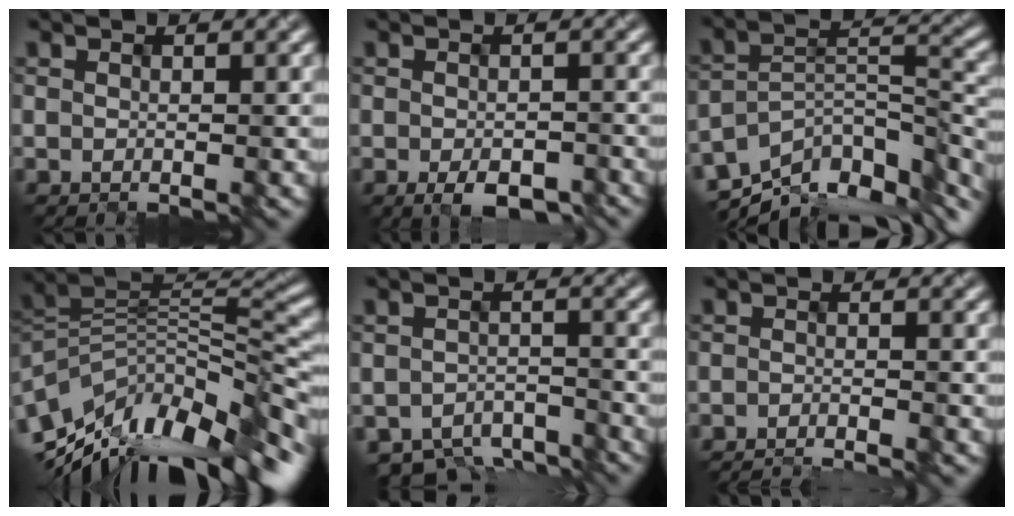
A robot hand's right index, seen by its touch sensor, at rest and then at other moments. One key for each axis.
{"total": 3.3, "fx": -1.9, "fy": 1.5, "fz": 2.2, "tx": -0.032, "ty": -0.005, "tz": -0.027}
{"total": 11.4, "fx": -8.0, "fy": 5.1, "fz": 6.2, "tx": -0.116, "ty": 0.007, "tz": -0.126}
{"total": 12.7, "fx": -7.3, "fy": 5.0, "fz": 9.2, "tx": -0.172, "ty": 0.015, "tz": -0.127}
{"total": 5.8, "fx": -5.4, "fy": 1.7, "fz": 1.2, "tx": -0.017, "ty": -0.018, "tz": -0.085}
{"total": 4.2, "fx": -3.8, "fy": 0.7, "fz": 1.8, "tx": -0.010, "ty": -0.004, "tz": -0.054}